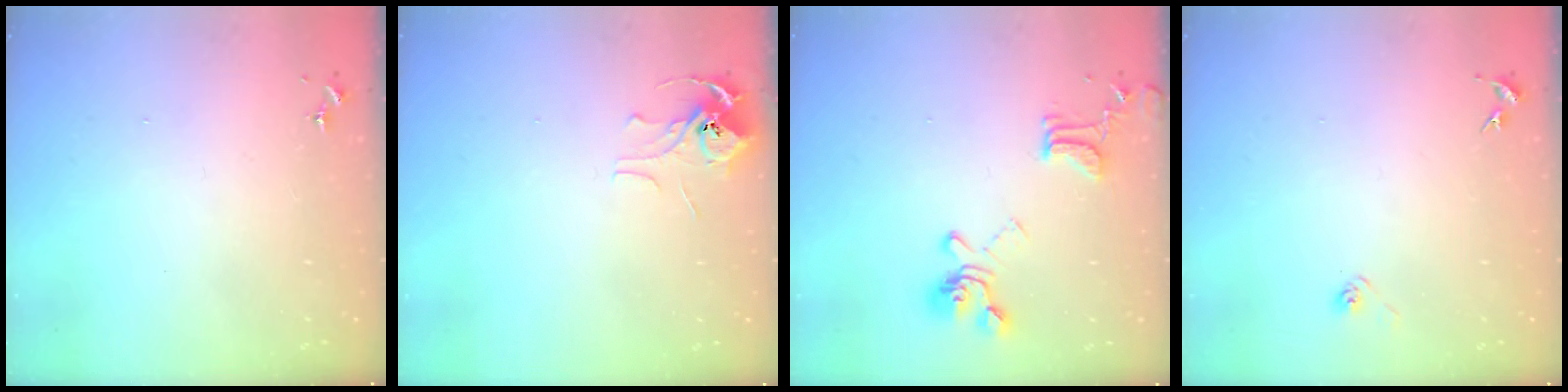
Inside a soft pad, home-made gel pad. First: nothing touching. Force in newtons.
{"total": 7.1, "press": 7.1, "slide": 0.4}
{"total": 16.2, "press": 16.2, "slide": 1.7}
{"total": 3.2, "press": 3.0, "slide": 1.3}